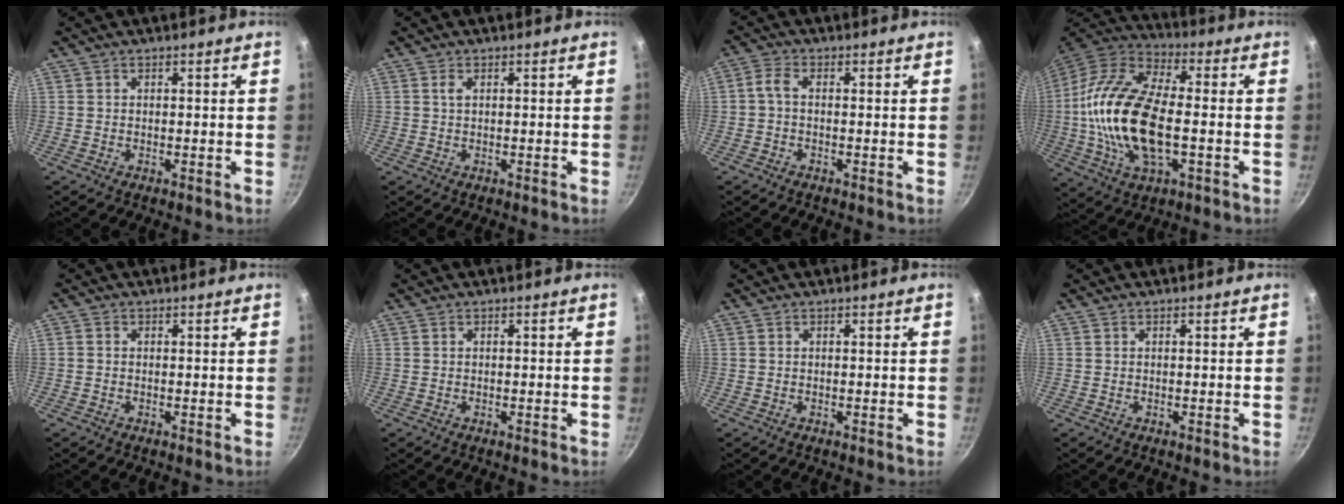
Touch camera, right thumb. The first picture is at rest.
{"total": 1.1, "force": [0.4, 0.5, 0.9], "torque": [-0.018, 0.000, 0.007]}
{"total": 2.7, "force": [-0.4, 1.4, 2.2], "torque": [-0.059, 0.012, -0.016]}
{"total": 22.2, "force": [-2.0, 11.0, 19.2], "torque": [-0.374, 0.029, -0.048]}
{"total": 0.6, "force": [-0.1, 0.5, 0.3], "torque": [-0.005, 0.003, -0.004]}
{"total": 0.0}
{"total": 0.0}
{"total": 0.0}